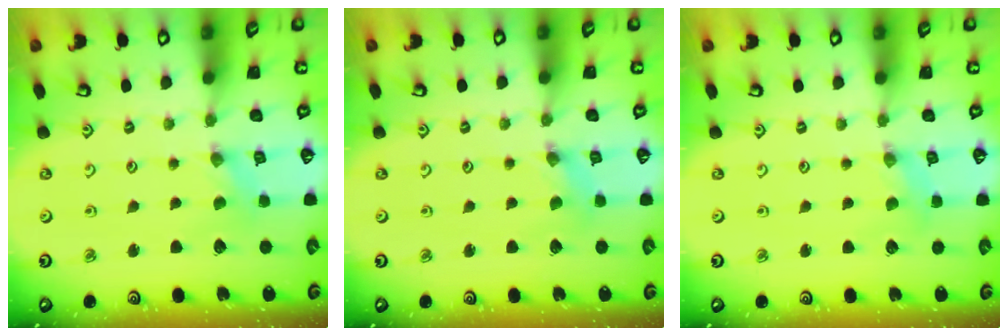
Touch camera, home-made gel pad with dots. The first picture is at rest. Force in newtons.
{"total": 0.8, "press": 0.7, "slide": 0.3}
{"total": 1.9, "press": 1.9, "slide": 0.3}